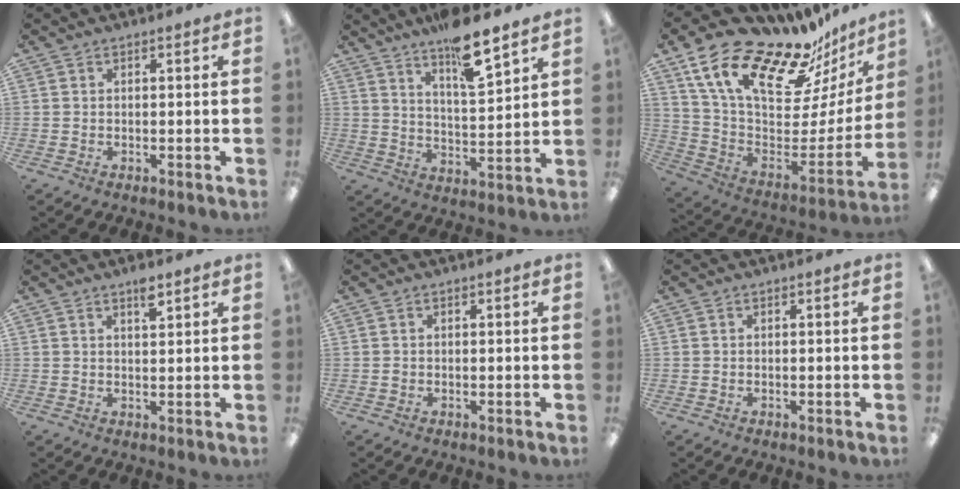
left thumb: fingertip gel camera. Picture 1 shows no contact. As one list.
[{"total": 11.6, "force": [9.0, 2.4, 6.9], "torque": [-0.102, -0.057, 0.152]}, {"total": 22.7, "force": [17.1, 8.3, 12.5], "torque": [-0.209, -0.128, 0.302]}, {"total": 3.6, "force": [2.6, 1.3, 2.2], "torque": [-0.024, -0.009, 0.040]}, {"total": 0.8, "force": [0.1, 0.8, 0.1], "torque": [-0.002, 0.007, -0.001]}, {"total": 0.0}]